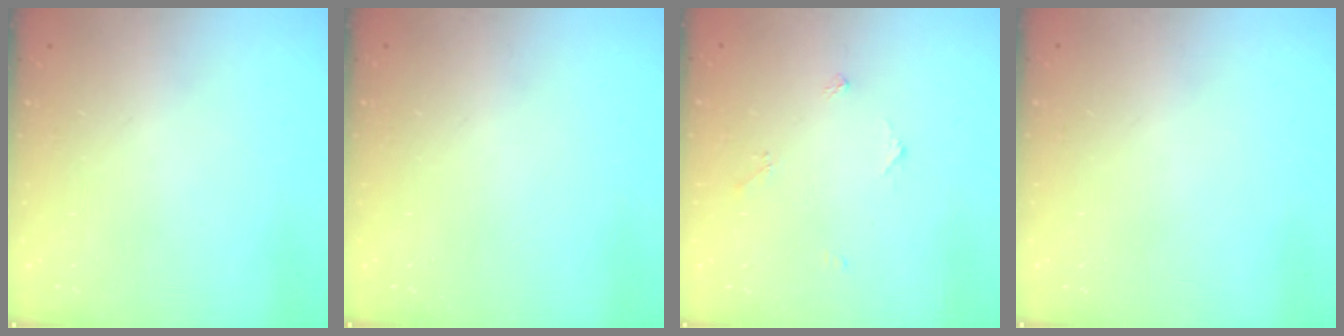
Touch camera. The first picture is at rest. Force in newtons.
{"total": 0.0}
{"total": 2.8, "press": 2.8, "slide": 0.4}
{"total": 0.0}